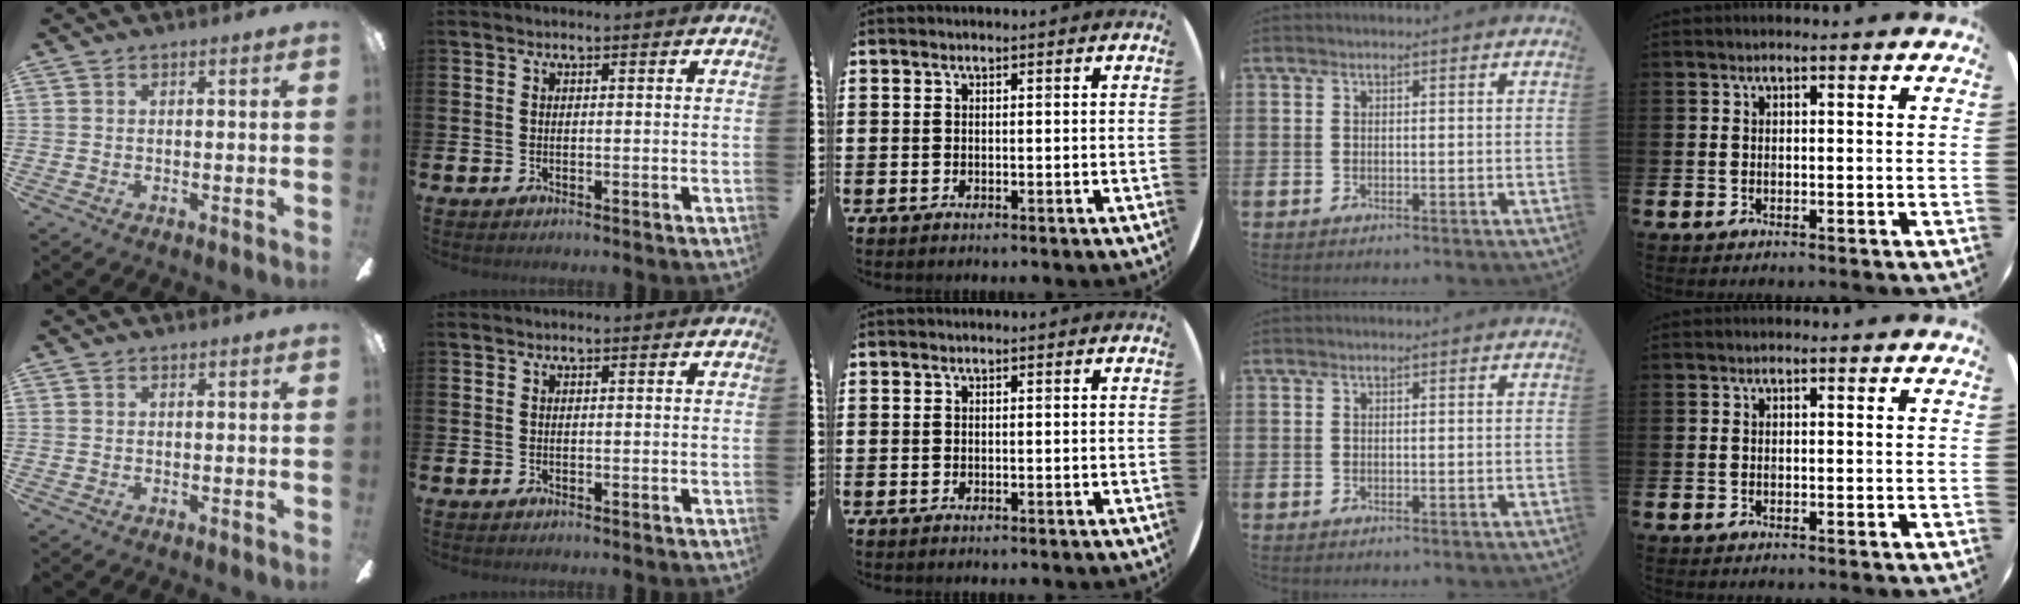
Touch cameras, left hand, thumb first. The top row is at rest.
{}